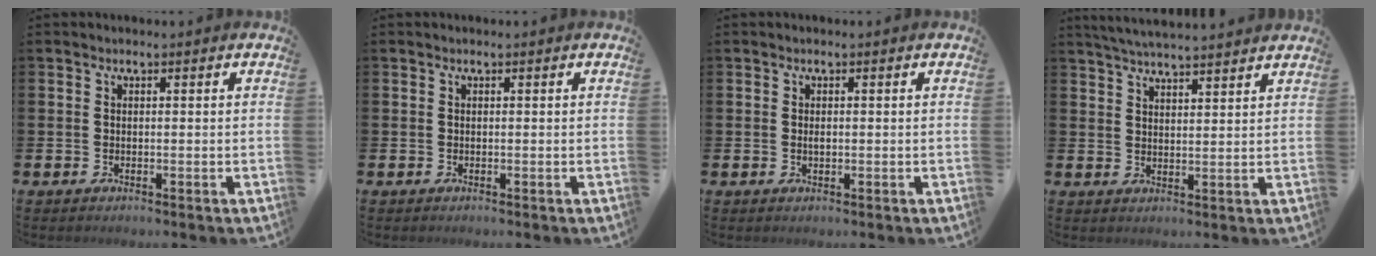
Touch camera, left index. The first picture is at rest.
{"total": 0.0}
{"total": 0.7, "force": [0.1, 0.4, 0.6], "torque": [-0.010, 0.001, 0.001]}
{"total": 4.5, "force": [4.4, -0.1, 0.7], "torque": [-0.027, -0.020, 0.081]}